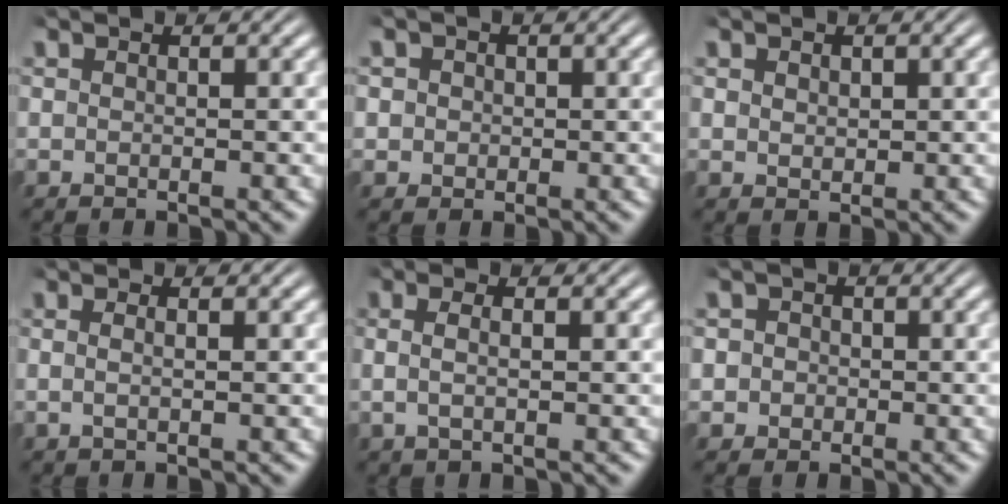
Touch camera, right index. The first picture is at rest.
{"total": 2.5, "force": [0.1, 2.4, 0.6], "torque": [-0.021, -0.005, 0.000]}
{"total": 0.7, "force": [0.4, 0.3, 0.4], "torque": [-0.006, -0.008, 0.018]}
{"total": 1.0, "force": [-0.1, 0.0, 1.0], "torque": [-0.024, -0.005, 0.001]}
{"total": 2.1, "force": [0.1, 0.7, 1.9], "torque": [-0.042, -0.002, 0.003]}
{"total": 3.2, "force": [-0.6, 3.1, 0.5], "torque": [-0.015, -0.007, -0.017]}